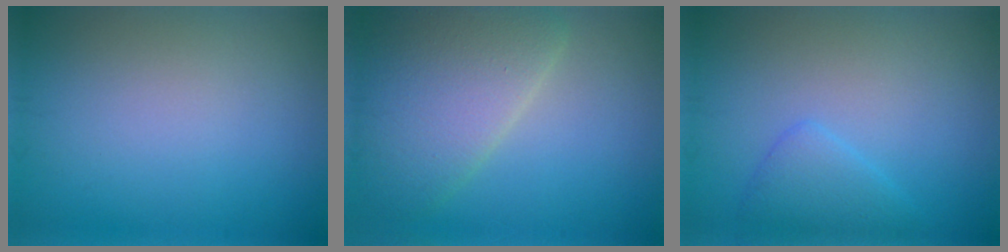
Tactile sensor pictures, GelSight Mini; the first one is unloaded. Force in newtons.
{"total": 6.7, "press": 6.7, "slide": 0.2}
{"total": 2.3, "press": 2.3, "slide": 0.2}